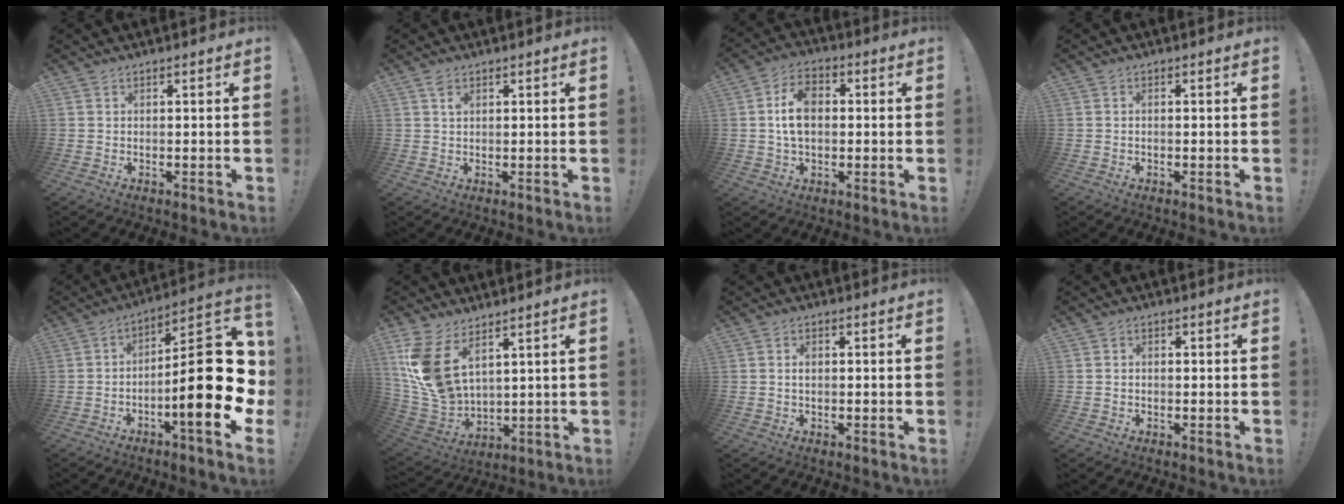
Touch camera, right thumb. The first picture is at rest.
{"total": 1.2, "force": [0.7, 0.6, 0.8], "torque": [-0.017, 0.002, 0.012]}
{"total": 10.2, "force": [0.4, 7.0, 7.3], "torque": [-0.124, 0.010, 0.010]}
{"total": 0.8, "force": [-0.5, 0.3, 0.5], "torque": [-0.016, 0.003, -0.007]}
{"total": 24.9, "force": [-4.3, 7.5, 23.4], "torque": [-0.351, 0.024, -0.064]}
{"total": 14.6, "force": [6.9, 8.4, 9.8], "torque": [-0.213, -0.050, 0.130]}
{"total": 1.9, "force": [-0.1, 1.3, 1.4], "torque": [-0.029, 0.006, -0.002]}
{"total": 1.2, "force": [-0.6, 0.8, 0.6], "torque": [-0.018, 0.007, -0.010]}